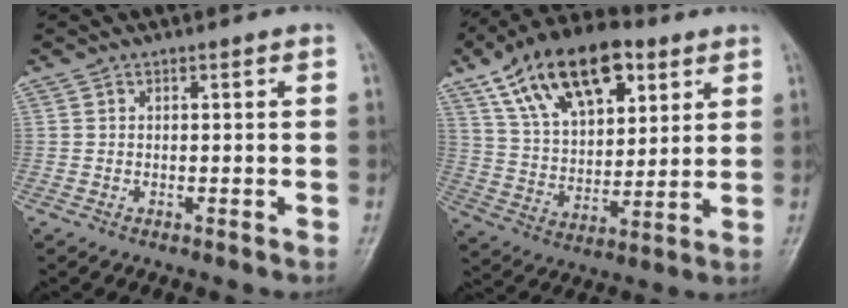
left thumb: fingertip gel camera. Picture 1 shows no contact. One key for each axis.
{"total": 20.5, "fx": 10.4, "fy": 11.1, "fz": 13.8, "tx": -0.204, "ty": -0.021, "tz": 0.182}